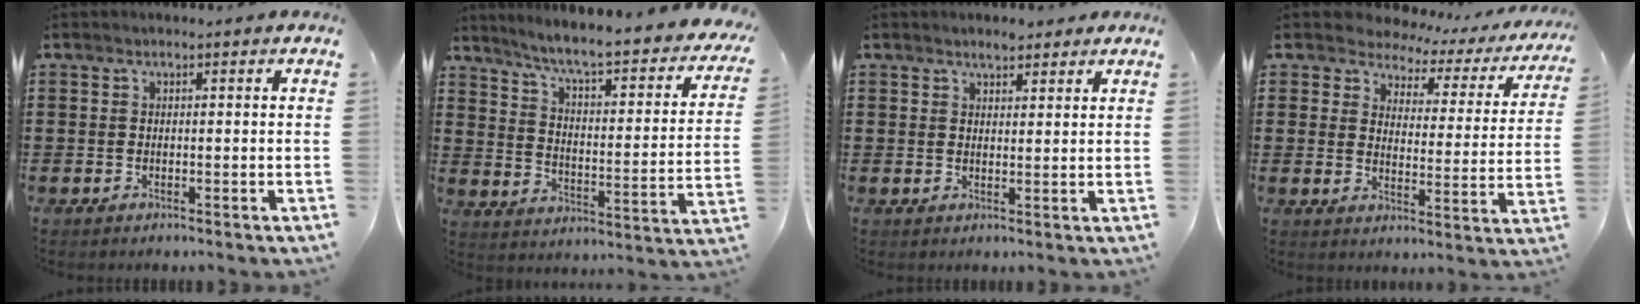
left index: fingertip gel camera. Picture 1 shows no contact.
{"total": 6.2, "force": [5.1, -0.4, 3.6], "torque": [-0.089, -0.044, 0.076]}
{"total": 2.2, "force": [1.9, 0.6, 0.9], "torque": [-0.019, 0.004, 0.036]}
{"total": 3.7, "force": [3.4, 1.5, 0.5], "torque": [-0.035, -0.022, 0.053]}